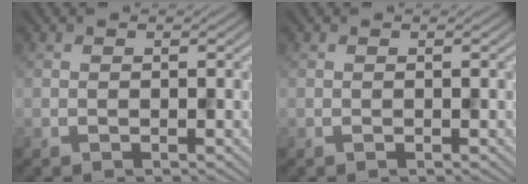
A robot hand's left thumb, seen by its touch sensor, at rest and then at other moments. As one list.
[{"total": 0.0}]